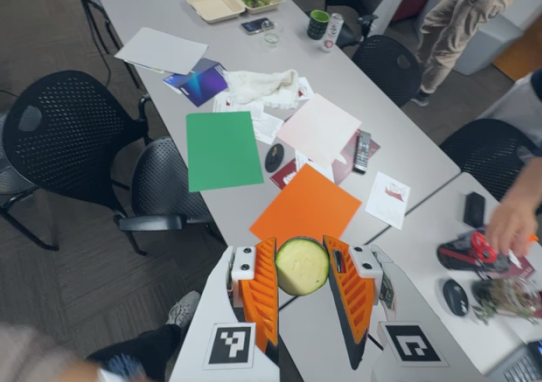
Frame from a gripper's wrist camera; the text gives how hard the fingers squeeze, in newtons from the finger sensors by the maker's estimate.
{"total": 12.6, "left": 13.1, "right": 12.0}